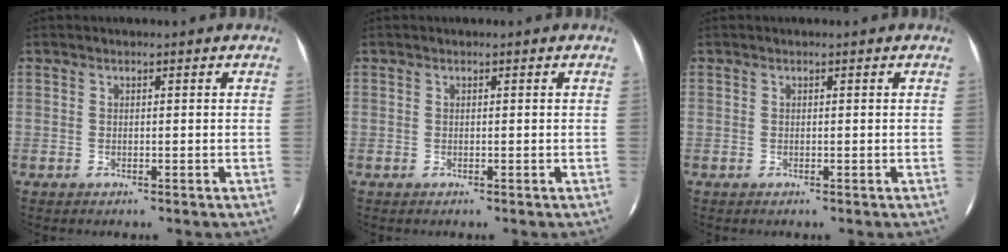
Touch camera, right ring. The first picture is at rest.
{"total": 0.0}
{"total": 0.0}